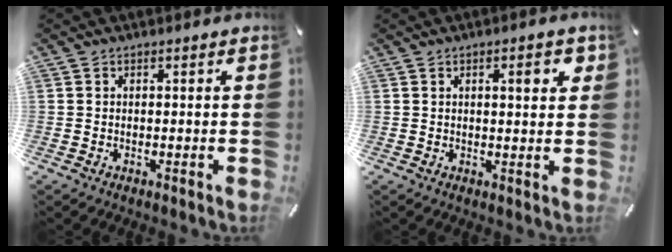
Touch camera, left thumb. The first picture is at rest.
{"total": 4.3, "force": [1.7, 1.4, 3.7], "torque": [-0.053, -0.004, 0.021]}